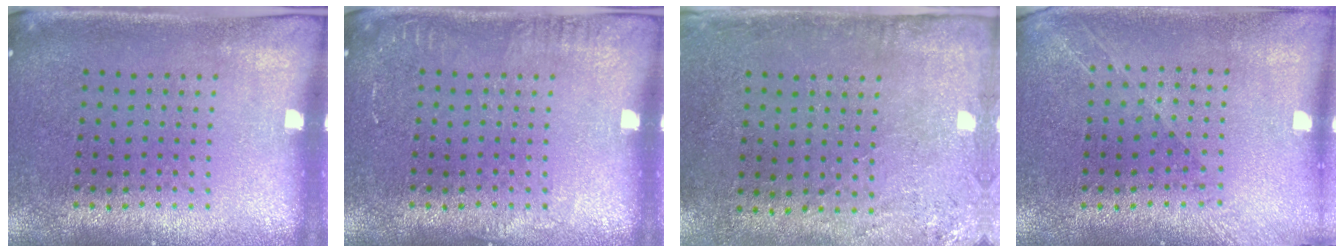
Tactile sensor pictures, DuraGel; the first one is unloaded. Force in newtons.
{"total": 1.0, "press": 1.0, "slide": 0.2}
{"total": 2.8, "press": 2.3, "slide": 1.6}
{"total": 1.3, "press": 1.2, "slide": 0.5}